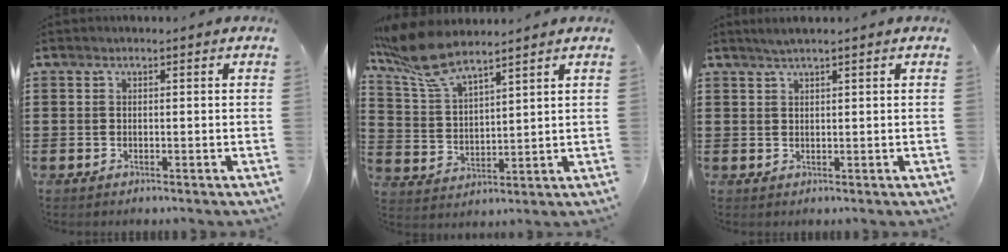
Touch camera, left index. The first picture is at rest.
{"total": 8.2, "force": [6.8, 1.3, 4.4], "torque": [-0.117, -0.025, 0.122]}
{"total": 1.5, "force": [1.3, 0.2, 0.7], "torque": [-0.015, 0.000, 0.024]}